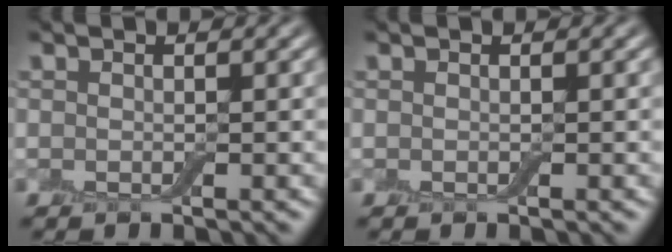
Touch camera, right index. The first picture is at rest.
{"total": 0.0}